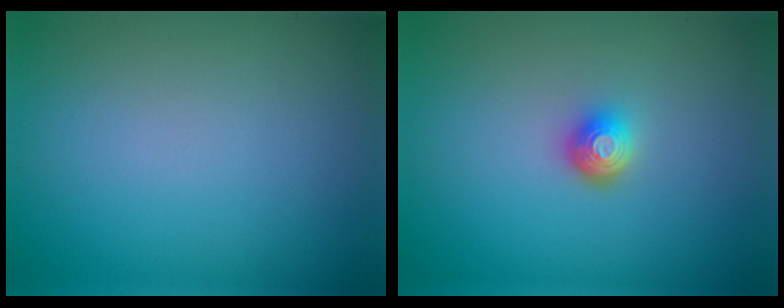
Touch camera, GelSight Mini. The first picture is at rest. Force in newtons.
{"total": 1.9, "press": 1.4, "slide": 1.4}